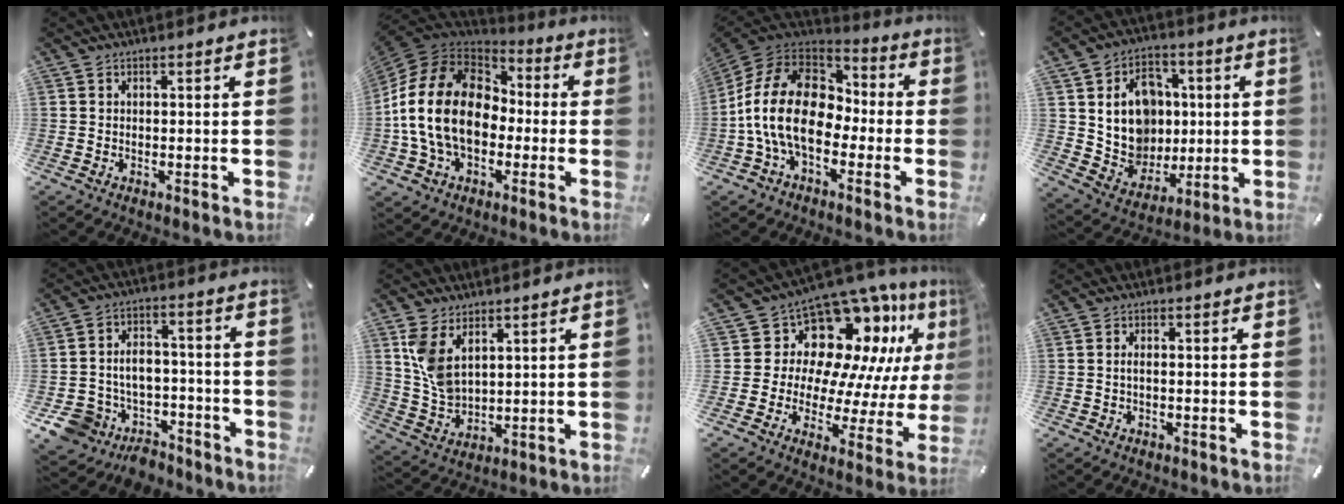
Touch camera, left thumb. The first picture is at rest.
{"total": 19.1, "force": [-2.6, 14.5, 12.2], "torque": [-0.261, 0.029, -0.047]}
{"total": 19.1, "force": [-4.5, 12.5, 13.8], "torque": [-0.278, 0.034, -0.073]}
{"total": 14.8, "force": [2.3, 13.3, 6.0], "torque": [-0.102, 0.002, 0.057]}
{"total": 10.7, "force": [-4.3, 9.3, 3.0], "torque": [-0.060, 0.019, -0.065]}
{"total": 7.6, "force": [4.0, 4.8, 4.5], "torque": [-0.118, -0.021, 0.074]}
{"total": 14.7, "force": [9.5, 9.4, 6.0], "torque": [-0.095, -0.107, 0.165]}
{"total": 1.3, "force": [-0.2, 0.5, 1.2], "torque": [-0.022, 0.000, -0.004]}